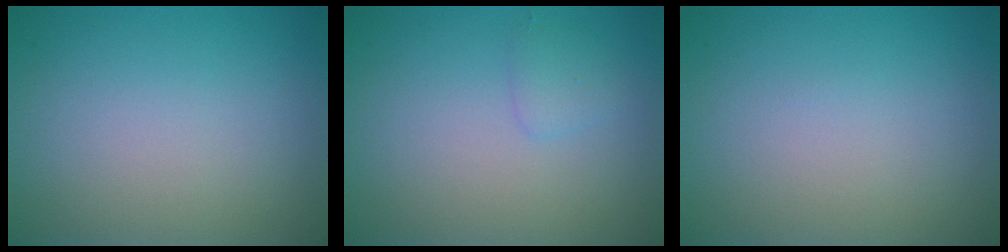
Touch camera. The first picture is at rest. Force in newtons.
{"total": 1.1, "press": 1.1, "slide": 0.1}
{"total": 0.0}